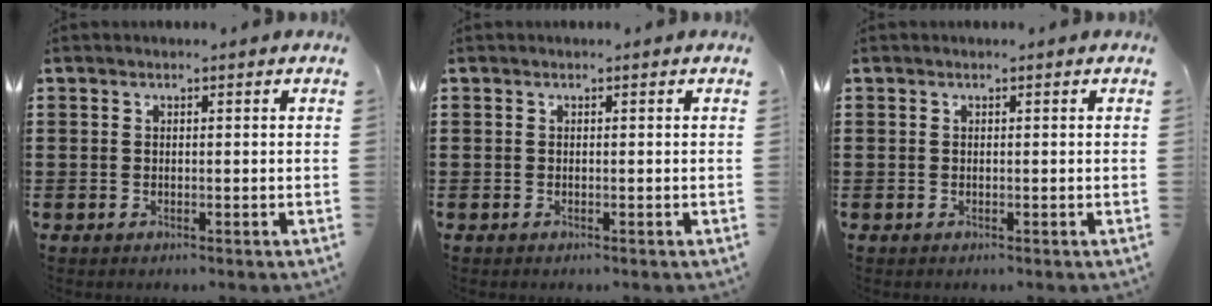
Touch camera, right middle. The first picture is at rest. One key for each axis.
{"total": 0.0}
{"total": 0.0}